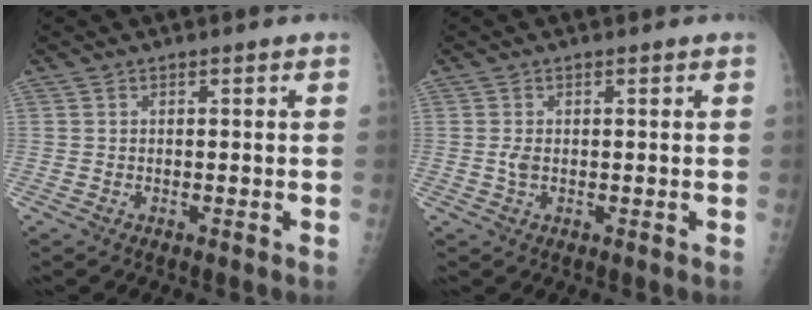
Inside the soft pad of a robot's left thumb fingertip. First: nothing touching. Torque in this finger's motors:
{"motor_torque": [0.52, 0.40, 0.09, -0.07, 0.05]}